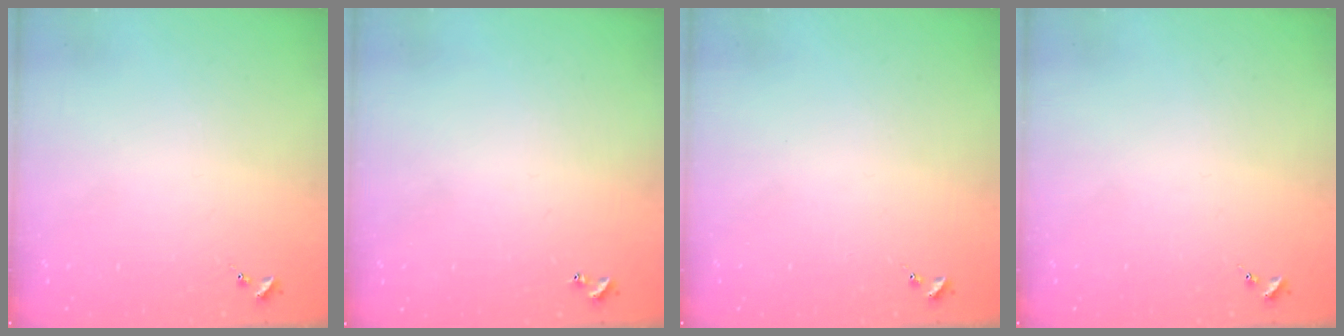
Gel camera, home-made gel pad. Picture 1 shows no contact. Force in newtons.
{"total": 0.9, "press": 0.9, "slide": 0.2}
{"total": 0.0}
{"total": 0.0}